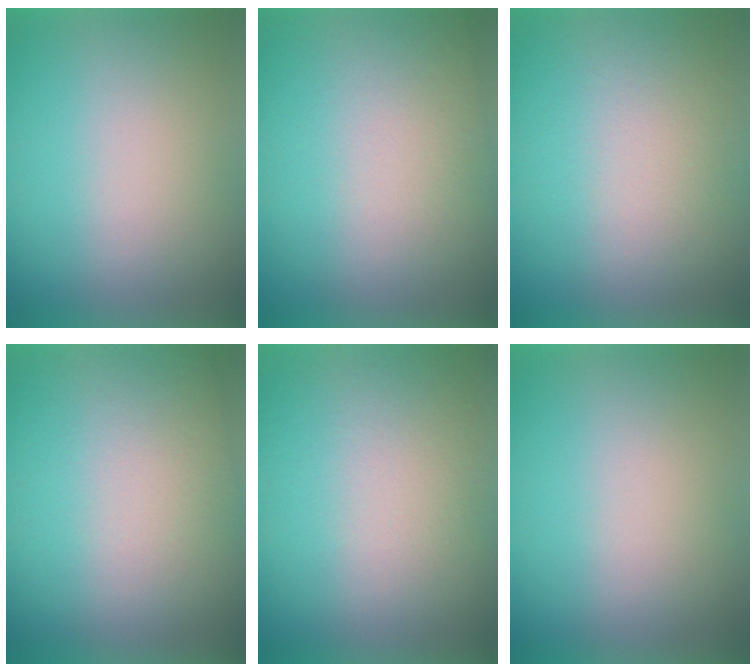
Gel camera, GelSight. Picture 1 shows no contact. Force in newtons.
{"total": 2.9}
{"total": 2.7}
{"total": 3.2}
{"total": 4.4}
{"total": 0.0}